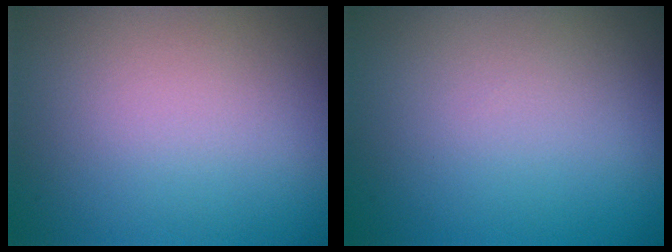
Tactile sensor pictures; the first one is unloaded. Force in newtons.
{"total": 0.0}